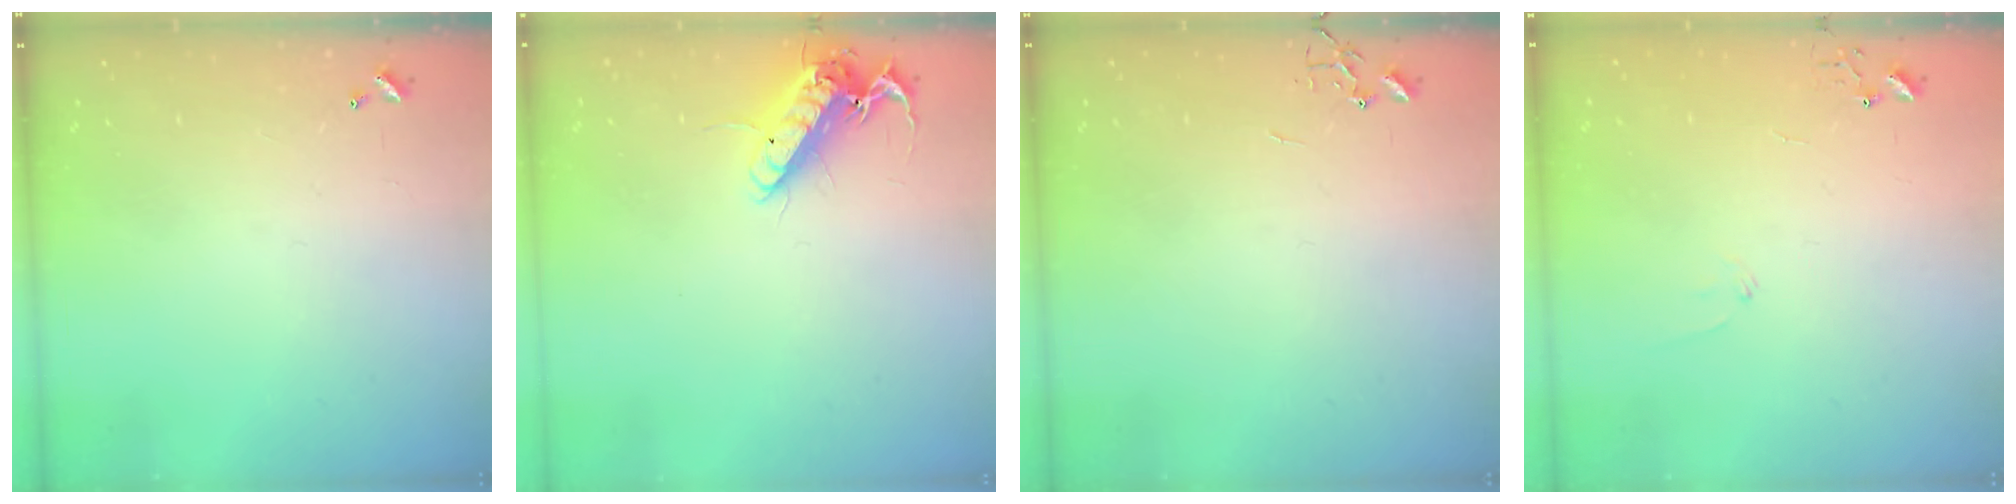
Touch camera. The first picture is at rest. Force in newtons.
{"total": 14.3, "press": 14.2, "slide": 1.9}
{"total": 0.0}
{"total": 5.5, "press": 5.5, "slide": 0.6}